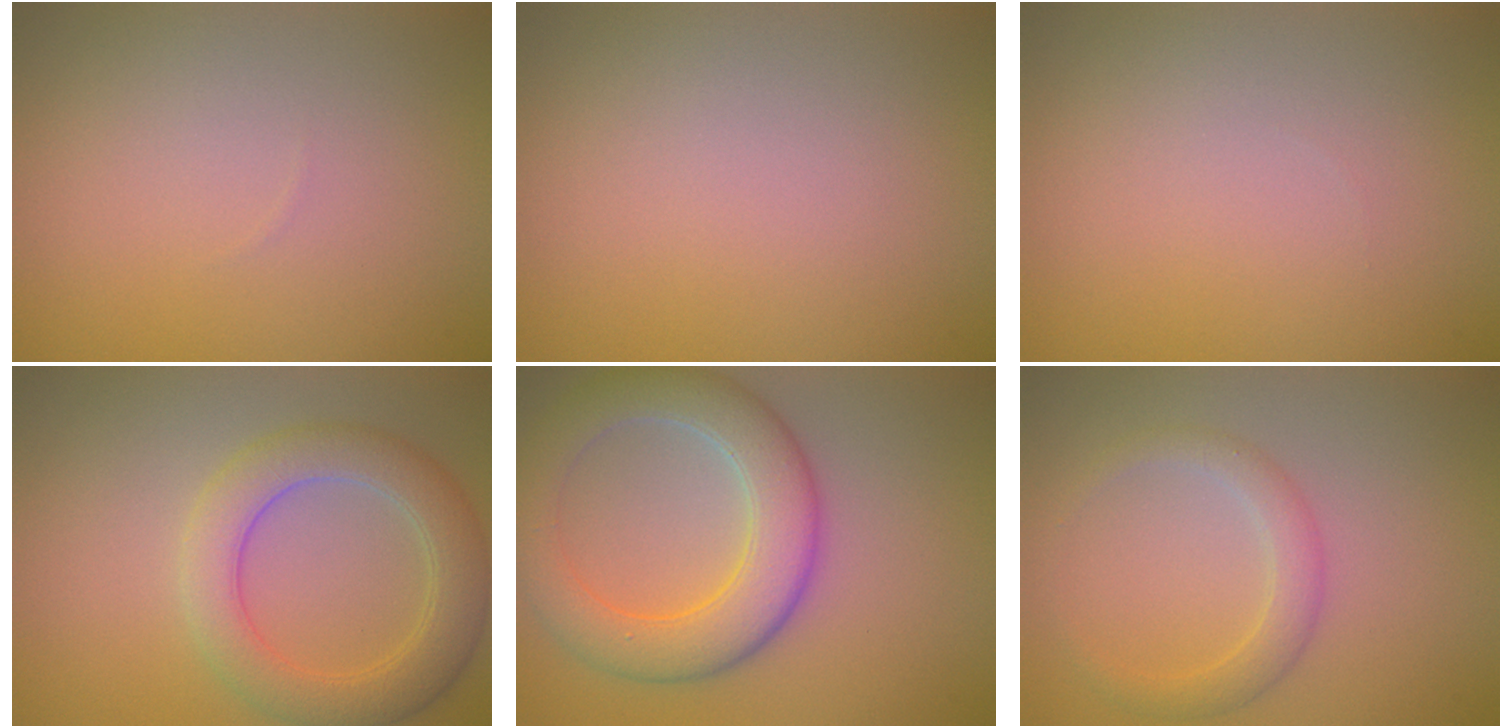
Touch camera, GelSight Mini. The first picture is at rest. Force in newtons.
{"total": 0.0}
{"total": 0.0}
{"total": 5.2, "press": 5.2, "slide": 0.2}
{"total": 6.8, "press": 6.8, "slide": 0.4}
{"total": 2.3, "press": 2.3, "slide": 0.1}